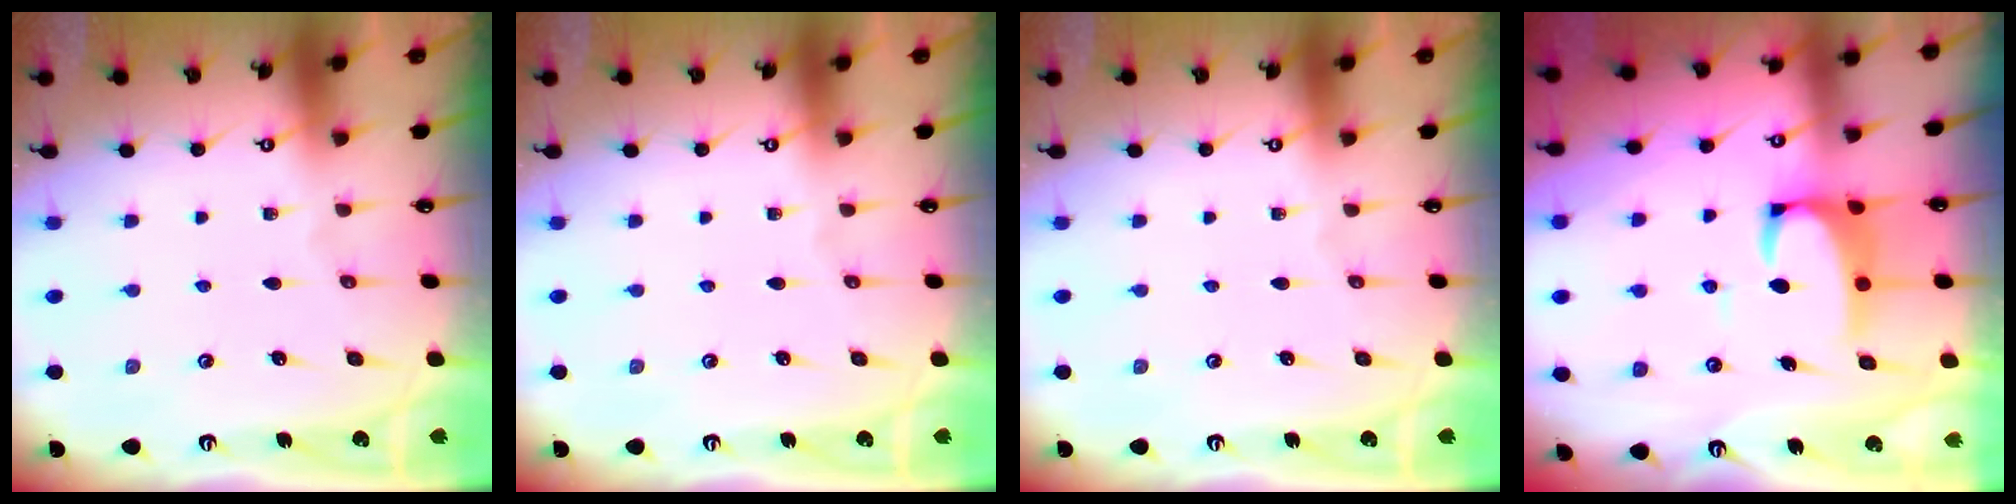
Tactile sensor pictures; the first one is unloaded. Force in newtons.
{"total": 0.0}
{"total": 0.0}
{"total": 4.9, "press": 4.9, "slide": 0.5}